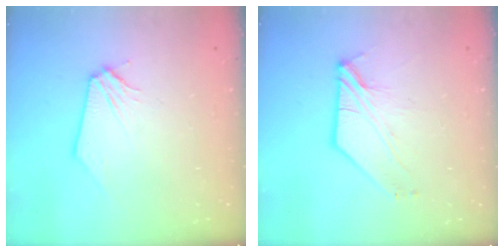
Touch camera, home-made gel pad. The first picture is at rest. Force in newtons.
{"total": 7.2, "press": 7.1, "slide": 0.9}